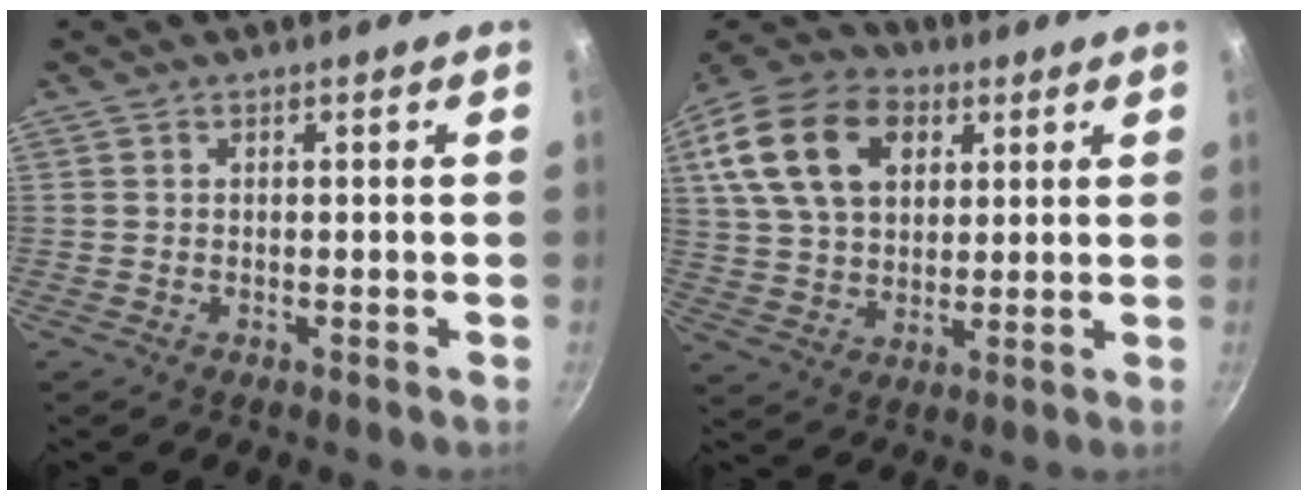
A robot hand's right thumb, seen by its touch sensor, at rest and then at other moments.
{"total": 19.0, "force": [6.6, 12.9, 12.2], "torque": [-0.205, 0.005, 0.112]}